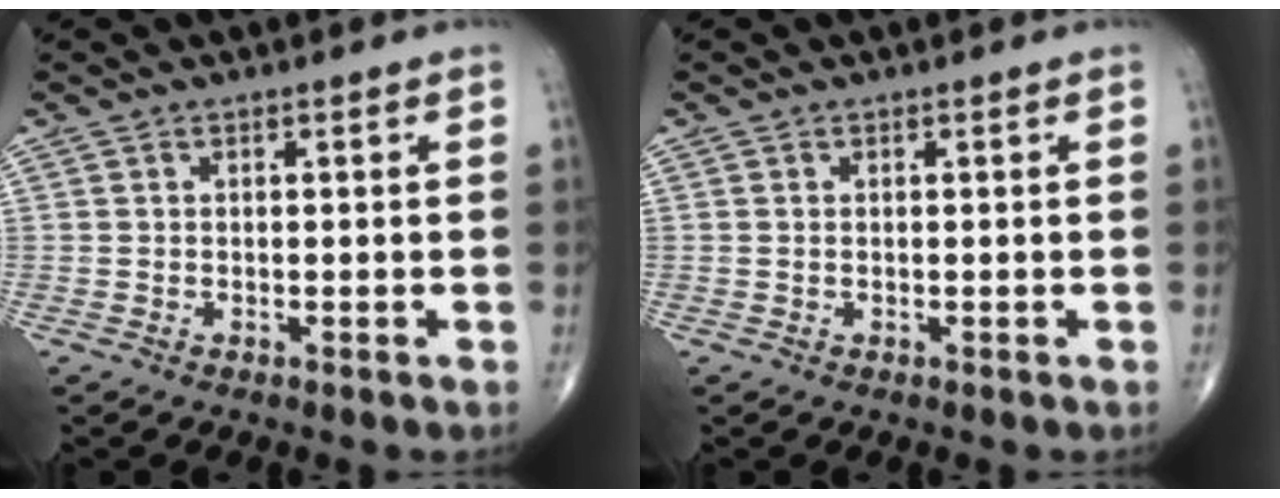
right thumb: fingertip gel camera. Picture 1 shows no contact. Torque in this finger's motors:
{"motor_torque": [0.17, 0.06, -0.09, -0.19, 0.02]}